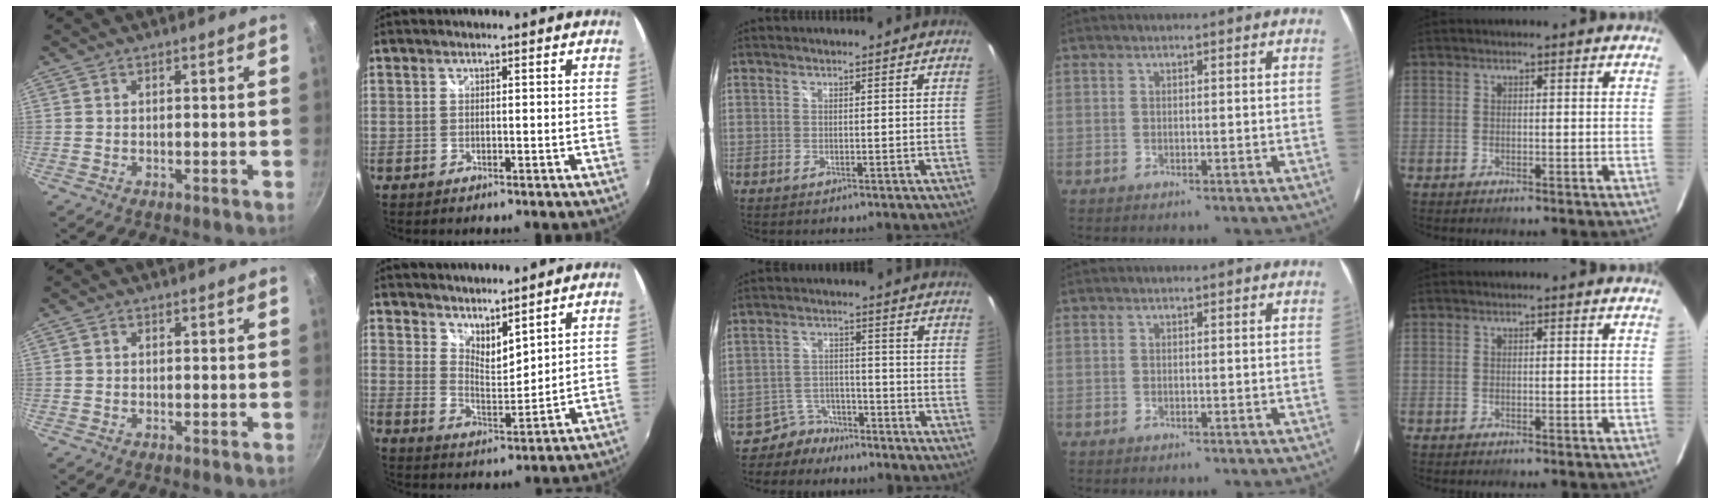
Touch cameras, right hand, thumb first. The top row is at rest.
{"thumb": {"total": 0.6, "force": [0.1, 0.5, 0.2], "torque": [-0.003, 0.004, 0.002]}, "index": {"total": 7.4, "force": [6.5, 1.9, 3.0], "torque": [-0.042, -0.008, 0.115]}, "middle": {"total": 5.8, "force": [-4.8, 3.2, 0.1], "torque": [-0.012, 0.017, -0.079]}}